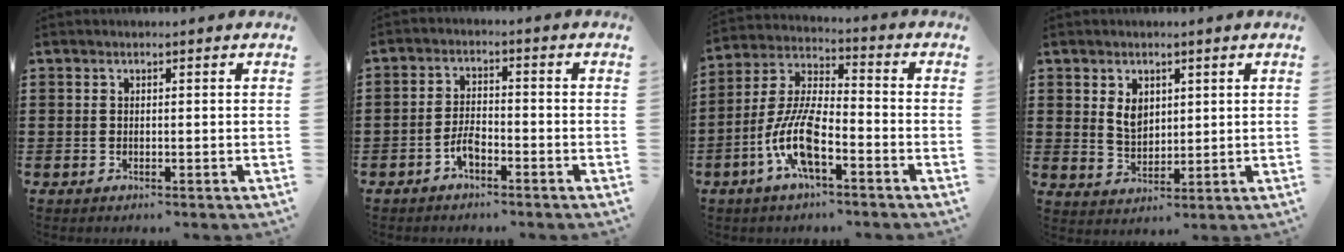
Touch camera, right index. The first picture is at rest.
{"total": 3.4, "force": [-2.2, 1.4, 2.3], "torque": [-0.057, 0.002, -0.045]}
{"total": 10.3, "force": [-4.4, 3.5, 8.6], "torque": [-0.203, -0.004, -0.087]}
{"total": 3.8, "force": [1.5, 2.7, 2.3], "torque": [-0.045, 0.006, 0.026]}